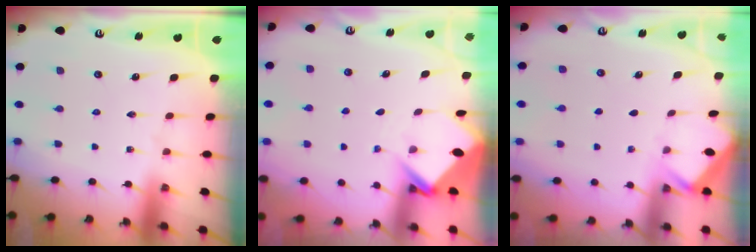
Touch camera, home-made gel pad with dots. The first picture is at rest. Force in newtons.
{"total": 3.9, "press": 3.9, "slide": 0.1}
{"total": 2.4, "press": 2.3, "slide": 0.4}